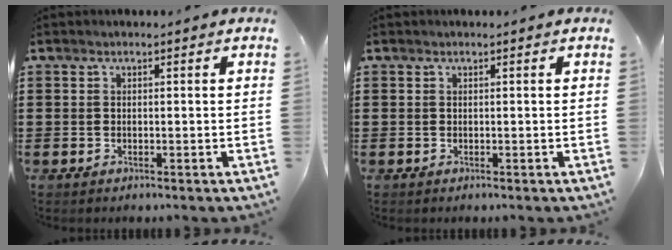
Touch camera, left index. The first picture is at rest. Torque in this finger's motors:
{"motor_torque": [-0.52, 0.83, 0.00, 0.00]}